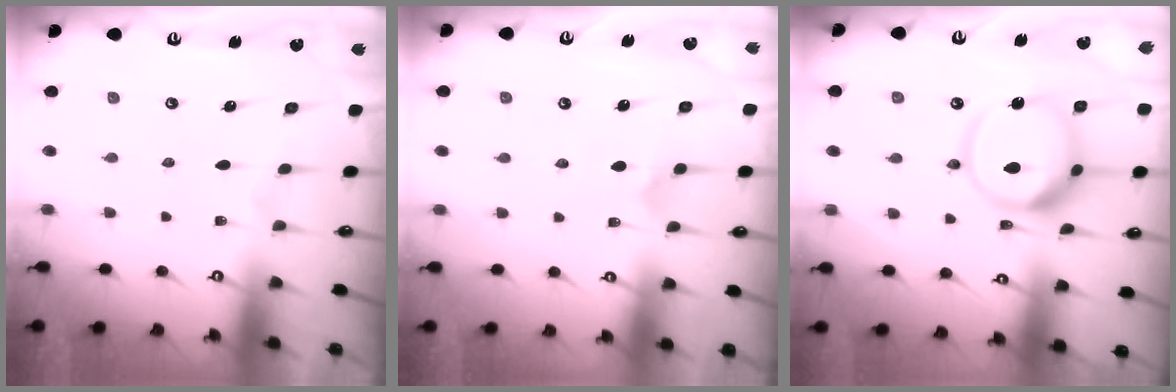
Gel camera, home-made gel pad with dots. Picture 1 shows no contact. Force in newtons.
{"total": 3.8, "press": 3.8, "slide": 0.6}
{"total": 15.7, "press": 15.6, "slide": 1.9}